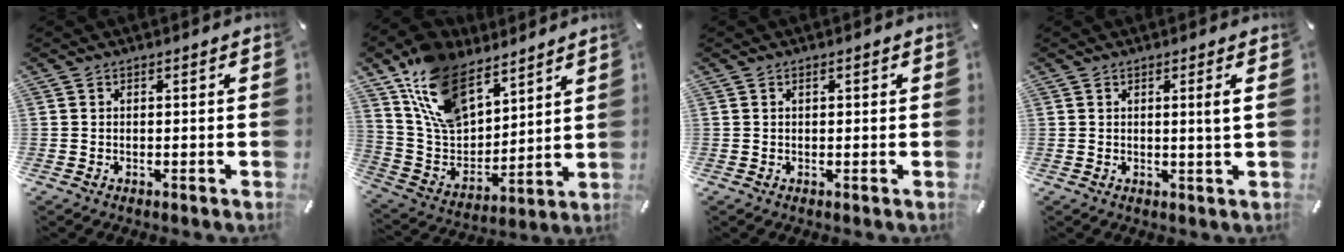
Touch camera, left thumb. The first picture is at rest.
{"total": 17.3, "force": [11.3, 10.1, 8.3], "torque": [-0.184, -0.060, 0.215]}
{"total": 1.0, "force": [0.3, 0.5, 0.8], "torque": [-0.017, 0.005, 0.004]}
{"total": 3.5, "force": [0.8, -0.1, 3.4], "torque": [-0.064, -0.006, 0.010]}